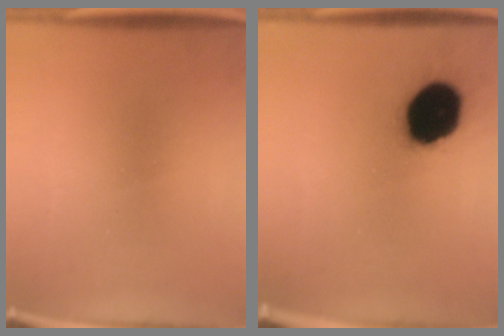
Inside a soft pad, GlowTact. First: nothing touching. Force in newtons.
{"total": 19.3}